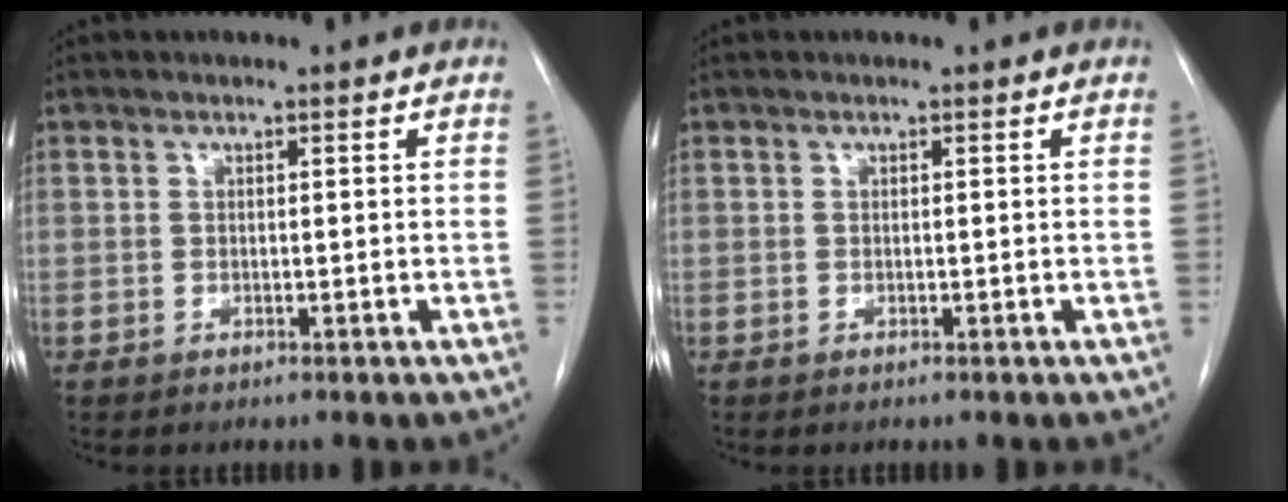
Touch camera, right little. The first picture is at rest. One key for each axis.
{"total": 0.0}